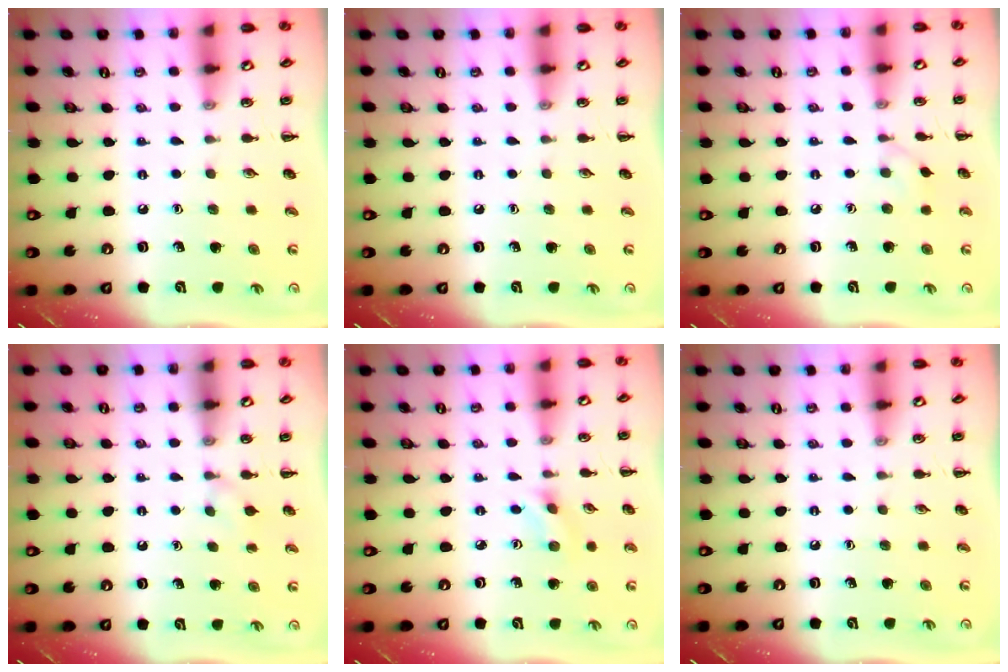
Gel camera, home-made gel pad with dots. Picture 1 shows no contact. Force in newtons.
{"total": 0.0}
{"total": 2.7, "press": 2.5, "slide": 1.2}
{"total": 1.9, "press": 1.7, "slide": 0.9}
{"total": 2.0, "press": 1.9, "slide": 0.8}
{"total": 0.0}